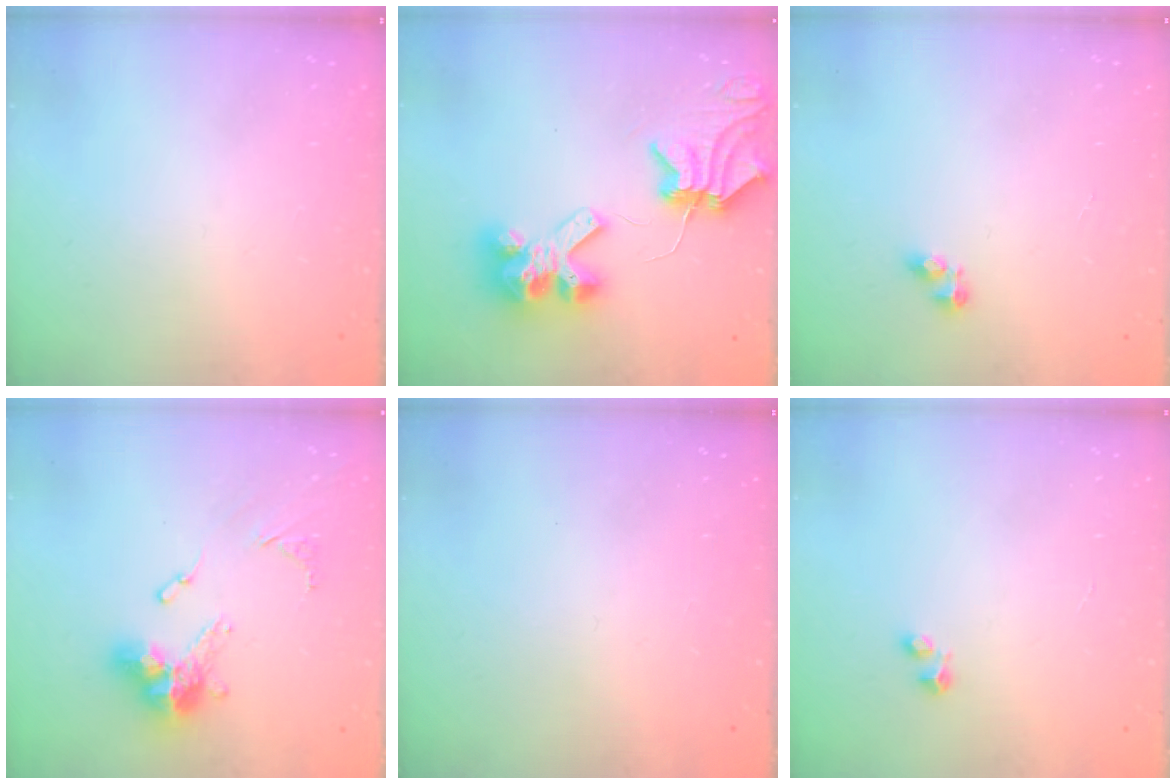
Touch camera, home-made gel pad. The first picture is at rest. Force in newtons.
{"total": 10.0, "press": 9.9, "slide": 1.6}
{"total": 3.5, "press": 3.5, "slide": 0.4}
{"total": 13.8, "press": 13.7, "slide": 1.4}
{"total": 0.0}
{"total": 2.4, "press": 2.4, "slide": 0.4}